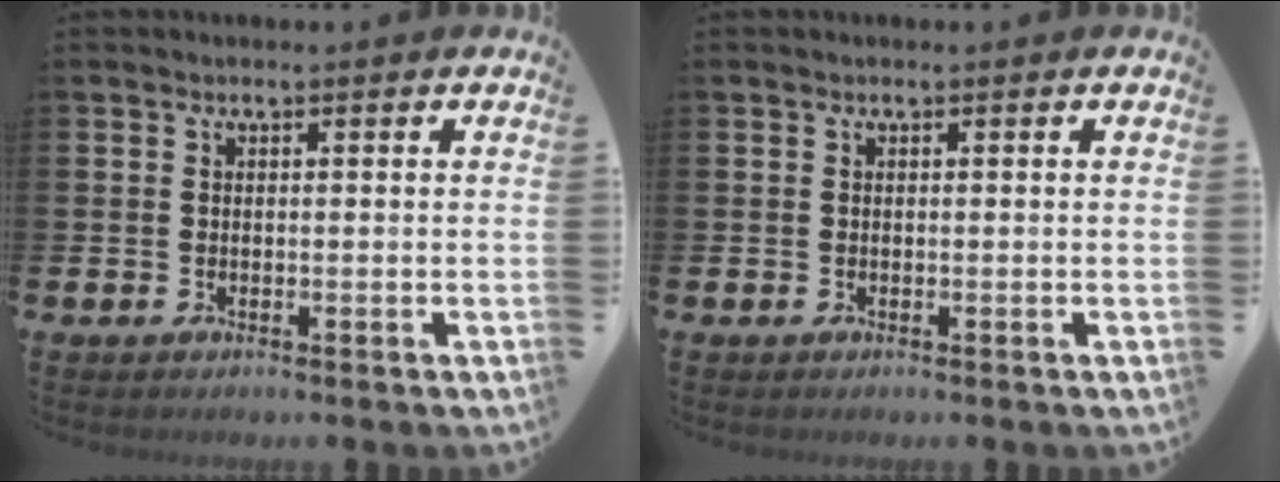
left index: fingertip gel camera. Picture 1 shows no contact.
{"total": 0.0}